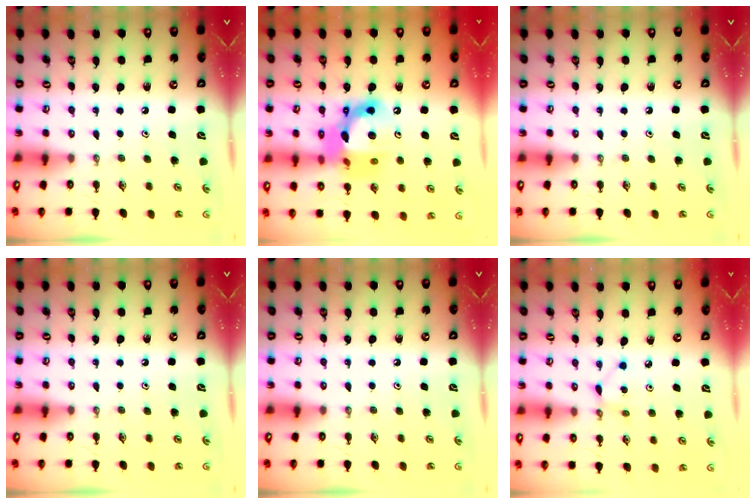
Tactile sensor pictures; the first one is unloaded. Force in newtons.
{"total": 16.1, "press": 16.0, "slide": 1.4}
{"total": 0.0}
{"total": 0.0}
{"total": 0.0}
{"total": 2.1, "press": 2.1, "slide": 0.1}